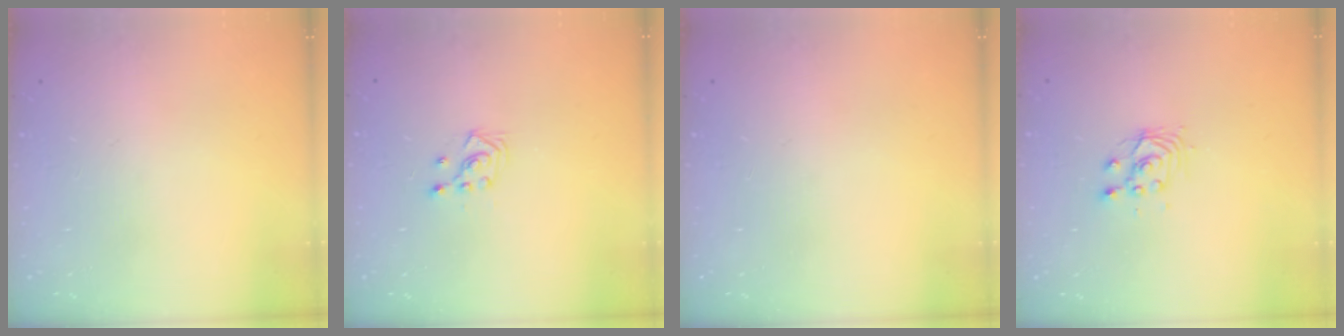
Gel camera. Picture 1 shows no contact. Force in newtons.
{"total": 3.0, "press": 2.8, "slide": 1.0}
{"total": 0.0}
{"total": 3.4, "press": 3.4, "slide": 0.2}